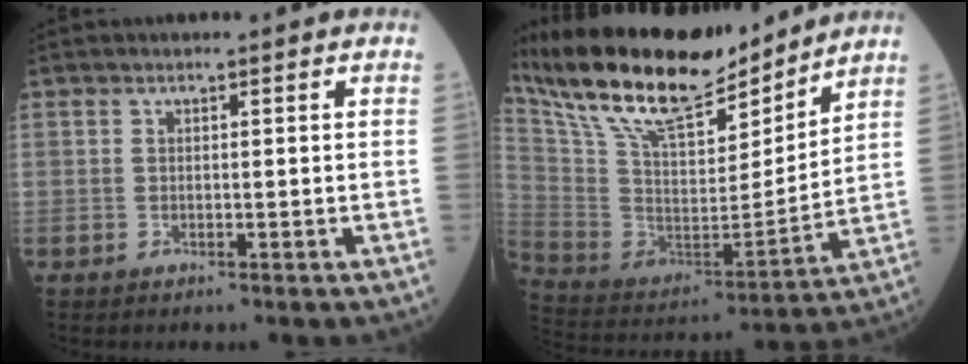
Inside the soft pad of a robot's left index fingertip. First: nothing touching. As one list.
[{"total": 22.0, "force": [18.2, 5.4, 11.1], "torque": [-0.215, 0.008, 0.327]}]